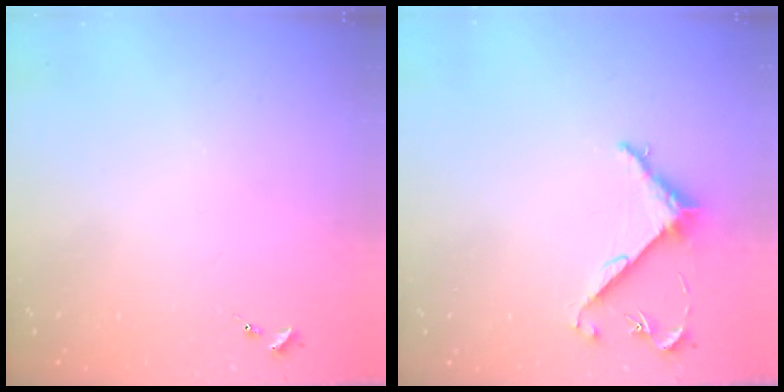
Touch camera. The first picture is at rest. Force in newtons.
{"total": 5.6, "press": 5.6, "slide": 0.2}